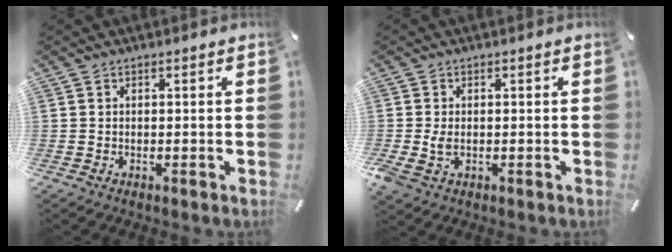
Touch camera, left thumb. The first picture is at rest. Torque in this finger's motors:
{"motor_torque": [0.77, 0.84, 0.63, 0.30, 0.05]}